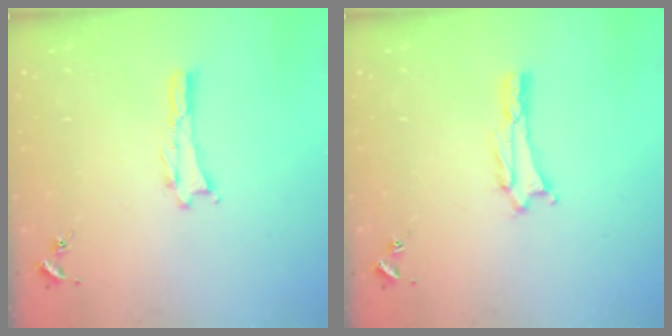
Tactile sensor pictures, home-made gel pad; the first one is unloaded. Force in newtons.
{"total": 1.6, "press": 1.6, "slide": 0.2}